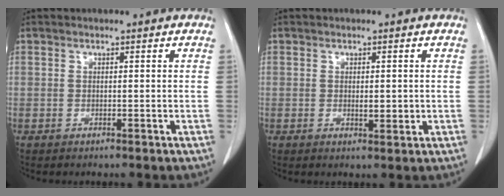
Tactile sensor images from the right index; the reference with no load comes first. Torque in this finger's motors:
{"motor_torque": [0.21, -0.18, 0.11, 0.03]}